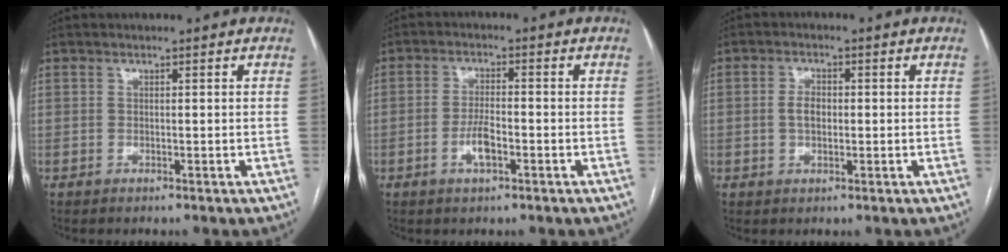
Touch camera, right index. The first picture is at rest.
{"total": 4.3, "force": [-1.6, 1.3, 3.7], "torque": [-0.075, 0.002, -0.029]}
{"total": 2.9, "force": [0.0, 1.7, 2.4], "torque": [-0.047, 0.006, -0.001]}